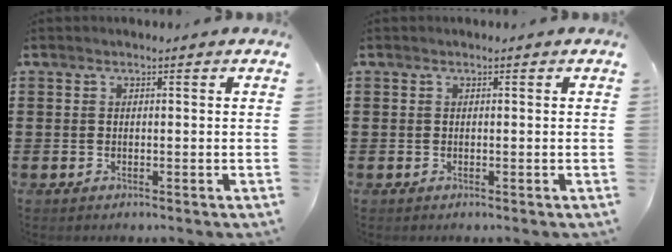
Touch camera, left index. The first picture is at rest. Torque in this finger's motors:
{"motor_torque": [0.00, 0.00, 0.00, 0.00]}